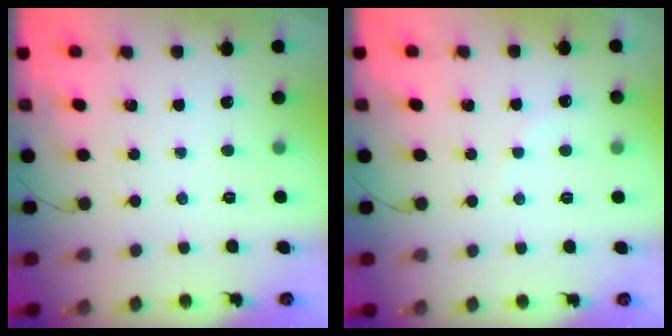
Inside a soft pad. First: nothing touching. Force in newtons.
{"total": 5.0, "press": 4.9, "slide": 1.0}